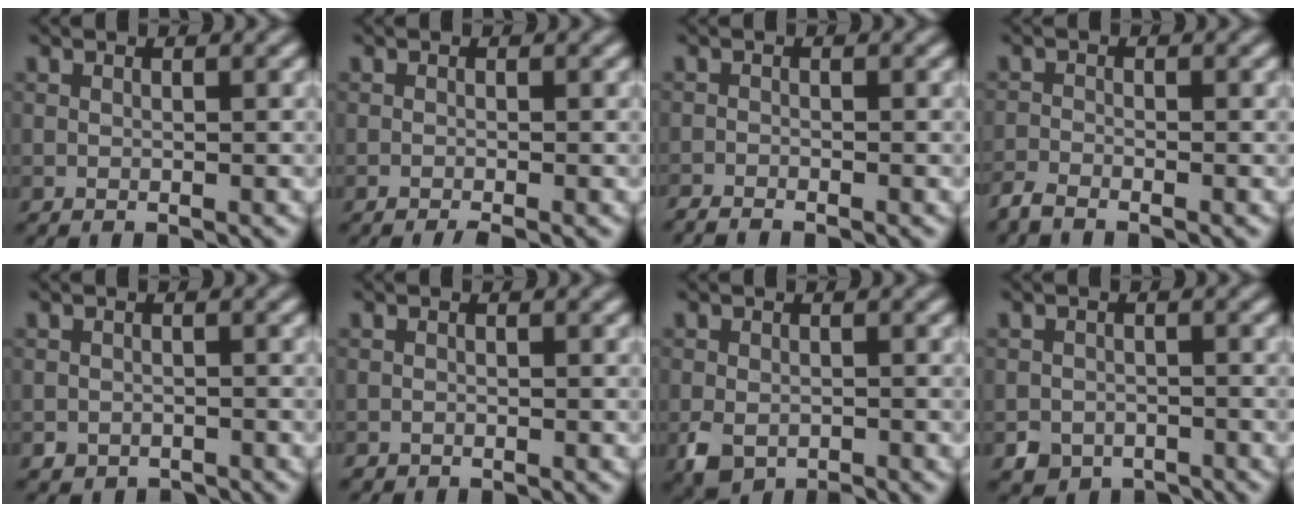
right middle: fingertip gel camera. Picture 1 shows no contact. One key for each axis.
{"total": 1.1, "fx": -0.8, "fy": 0.2, "fz": 0.7, "tx": -0.013, "ty": -0.001, "tz": -0.016}
{"total": 1.6, "fx": -1.6, "fy": 0.0, "fz": 0.3, "tx": -0.011, "ty": -0.003, "tz": -0.034}
{"total": 2.1, "fx": -1.9, "fy": 0.3, "fz": 0.7, "tx": -0.017, "ty": -0.006, "tz": -0.047}
{"total": 1.5, "fx": -1.0, "fy": 1.1, "fz": 0.1, "tx": 0.006, "ty": -0.005, "tz": -0.022}
{"total": 0.7, "fx": -0.5, "fy": 0.4, "fz": -0.1, "tx": 0.005, "ty": -0.004, "tz": -0.012}
{"total": 3.2, "fx": -1.8, "fy": 2.1, "fz": 1.7, "tx": -0.036, "ty": -0.011, "tz": -0.038}
{"total": 3.0, "fx": -2.0, "fy": 2.2, "fz": 0.6, "tx": -0.008, "ty": -0.003, "tz": -0.035}